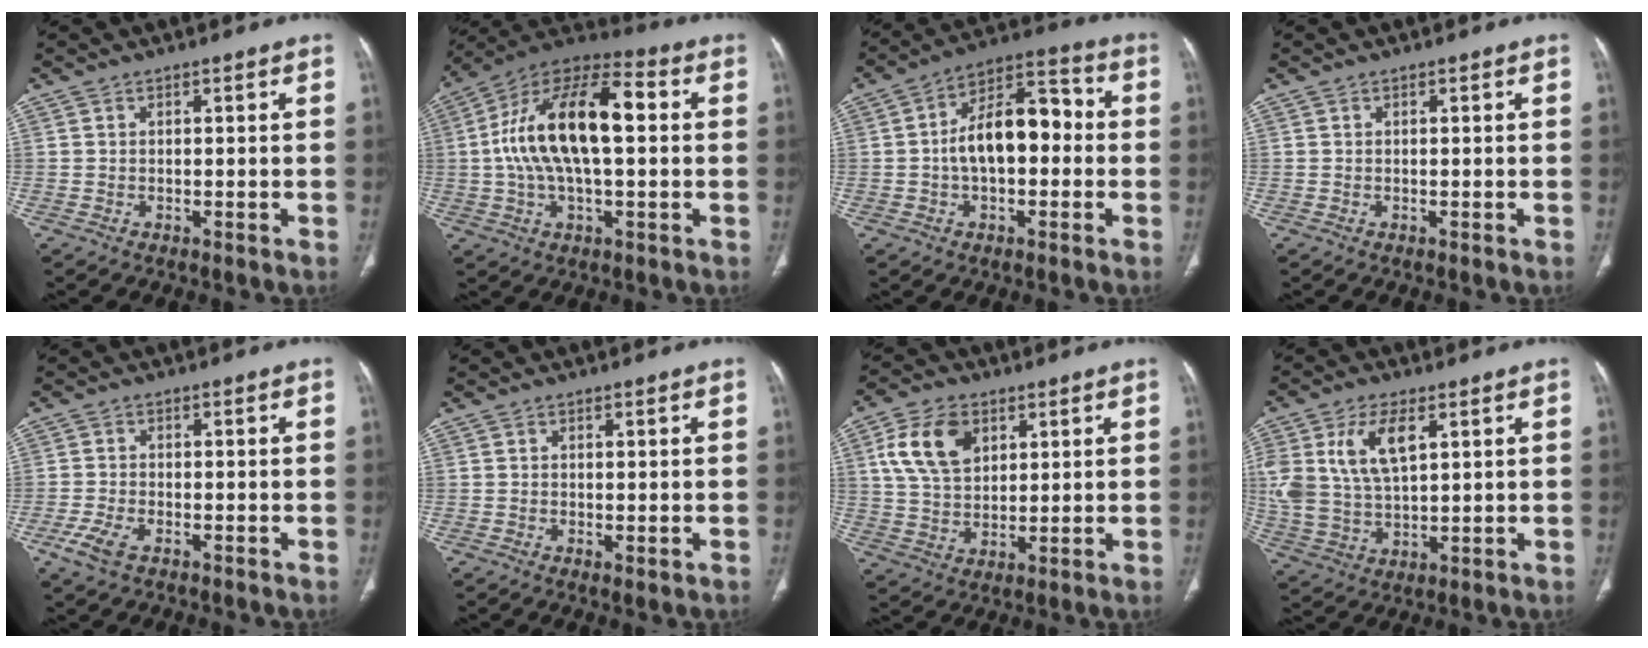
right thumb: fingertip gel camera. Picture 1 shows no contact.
{"total": 20.0, "force": [1.9, 9.1, 17.8], "torque": [-0.318, 0.038, 0.024]}
{"total": 13.7, "force": [-0.3, 7.7, 11.2], "torque": [-0.167, 0.044, -0.017]}
{"total": 0.0}
{"total": 4.4, "force": [-2.3, 2.1, 3.1], "torque": [-0.078, 0.001, -0.046]}
{"total": 1.3, "force": [-0.3, 0.6, 1.1], "torque": [-0.021, -0.005, -0.002]}
{"total": 11.7, "force": [4.3, 7.9, 7.4], "torque": [-0.121, -0.005, 0.082]}
{"total": 12.9, "force": [4.5, 6.8, 10.0], "torque": [-0.209, -0.007, 0.097]}